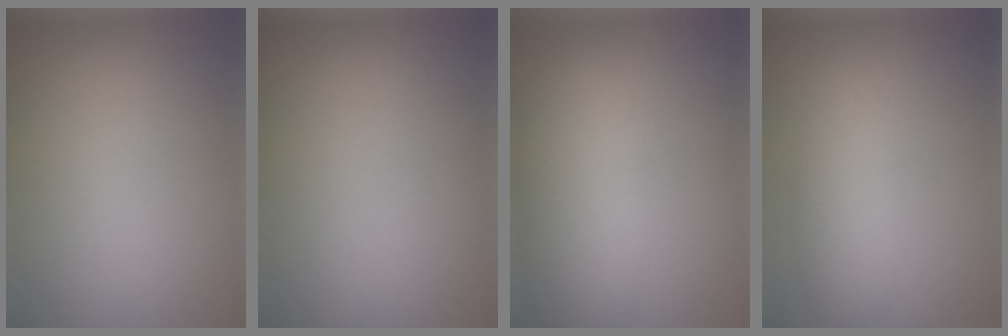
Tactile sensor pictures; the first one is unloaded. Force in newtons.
{"total": 0.0}
{"total": 5.6, "press": 5.6, "slide": 0.3}
{"total": 2.9, "press": 2.9, "slide": 0.1}